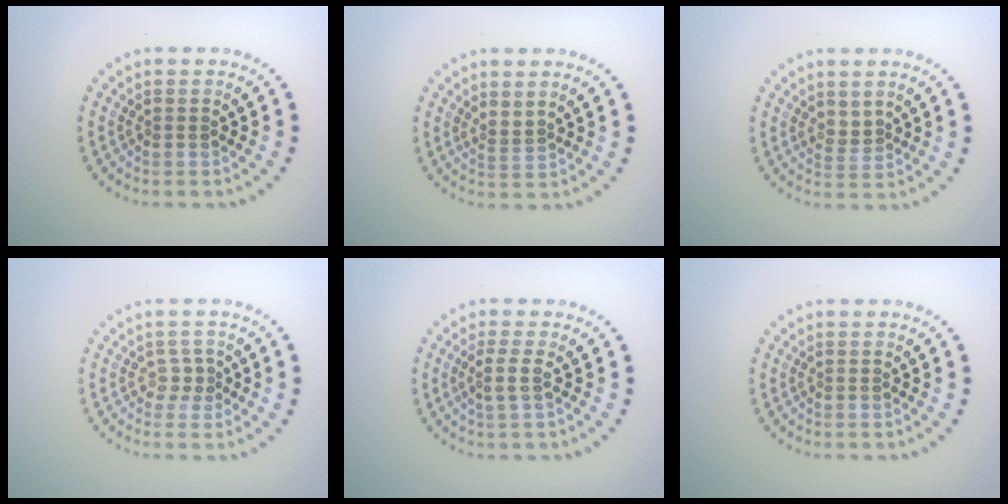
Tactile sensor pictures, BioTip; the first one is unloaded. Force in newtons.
{"total": 1.0, "press": 0.5, "slide": 0.8}
{"total": 1.1, "press": 0.8, "slide": 0.8}
{"total": 1.2, "press": 0.9, "slide": 0.7}
{"total": 1.6, "press": 1.2, "slide": 1.0}
{"total": 0.0}